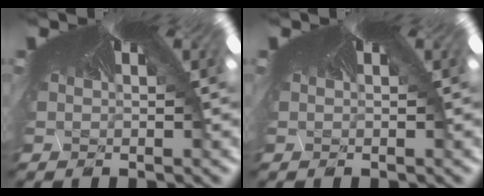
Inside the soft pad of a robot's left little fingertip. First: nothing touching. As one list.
[{"total": 0.0}]